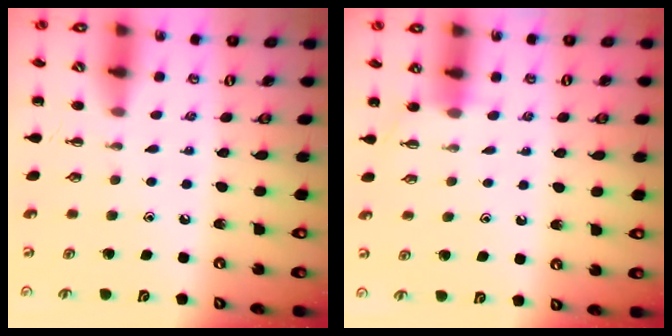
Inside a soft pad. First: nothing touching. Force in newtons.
{"total": 4.3, "press": 4.1, "slide": 1.2}